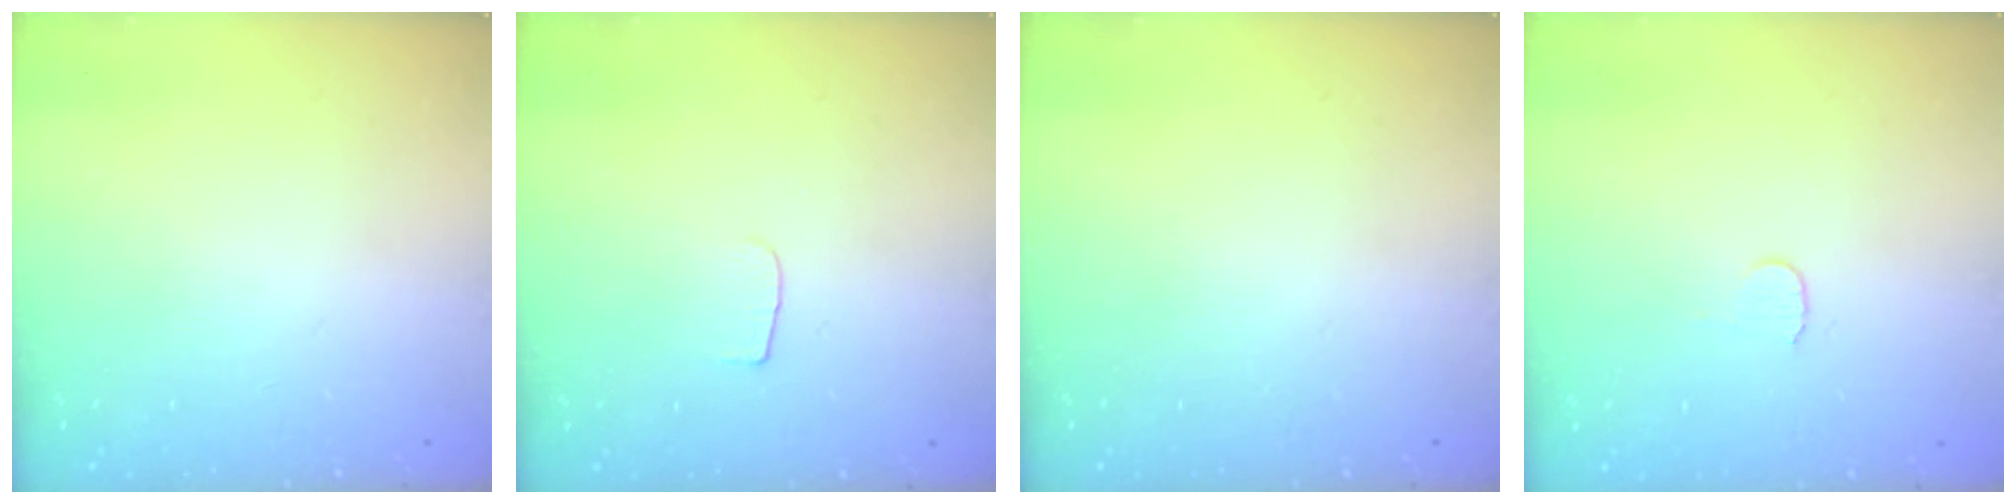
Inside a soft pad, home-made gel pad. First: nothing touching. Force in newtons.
{"total": 3.0, "press": 3.0, "slide": 0.3}
{"total": 0.0}
{"total": 3.8, "press": 3.8, "slide": 0.3}